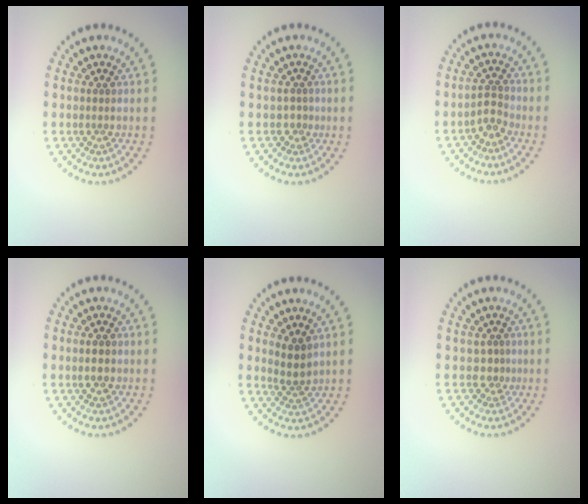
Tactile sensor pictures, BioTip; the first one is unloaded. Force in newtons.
{"total": 0.7, "press": 0.4, "slide": 0.6}
{"total": 1.8, "press": 1.5, "slide": 1.1}
{"total": 2.1, "press": 2.1, "slide": 0.1}
{"total": 2.2, "press": 1.8, "slide": 1.3}
{"total": 1.1, "press": 0.5, "slide": 0.9}